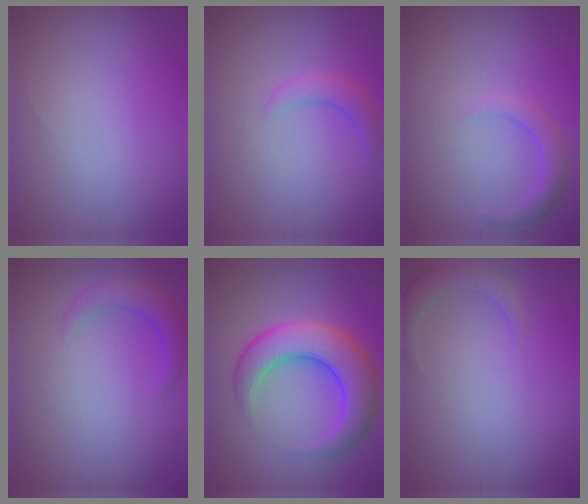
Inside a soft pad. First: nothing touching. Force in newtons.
{"total": 2.0, "press": 2.0, "slide": 0.1}
{"total": 2.1, "press": 2.1, "slide": 0.1}
{"total": 2.7, "press": 2.6, "slide": 0.3}
{"total": 8.0, "press": 8.0, "slide": 0.1}
{"total": 2.1, "press": 2.1, "slide": 0.3}